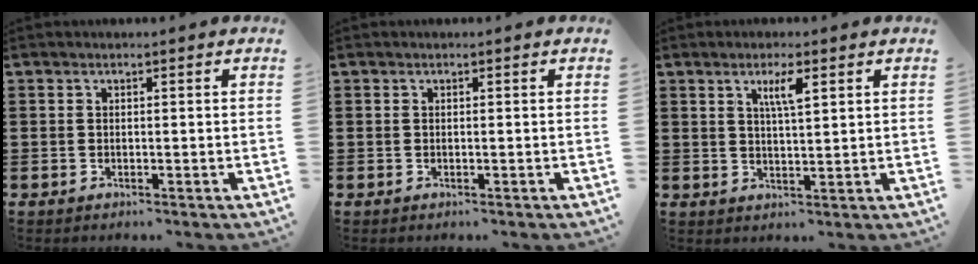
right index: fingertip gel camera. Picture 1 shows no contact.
{"total": 0.0}
{"total": 3.7, "force": [1.8, 0.7, 3.2], "torque": [-0.060, 0.001, 0.026]}